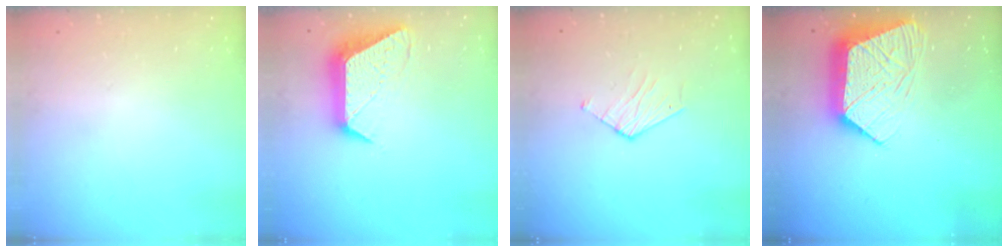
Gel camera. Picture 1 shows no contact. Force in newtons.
{"total": 12.1, "press": 12.1, "slide": 0.6}
{"total": 3.9, "press": 3.9, "slide": 0.3}
{"total": 13.7, "press": 13.7, "slide": 1.1}